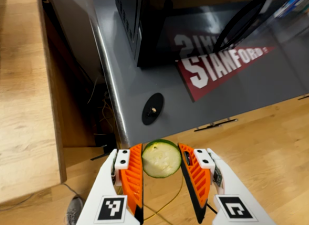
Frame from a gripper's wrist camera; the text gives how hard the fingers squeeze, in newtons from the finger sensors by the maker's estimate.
{"total": 9.0, "left": 9.4, "right": 8.6}